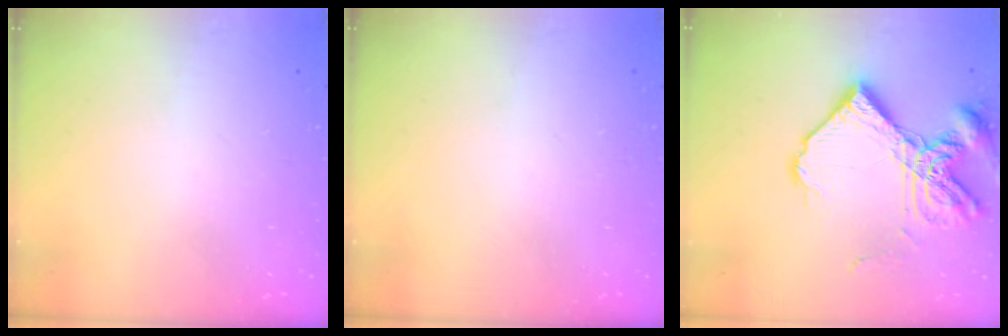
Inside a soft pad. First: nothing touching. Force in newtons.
{"total": 0.0}
{"total": 15.3, "press": 15.2, "slide": 1.4}